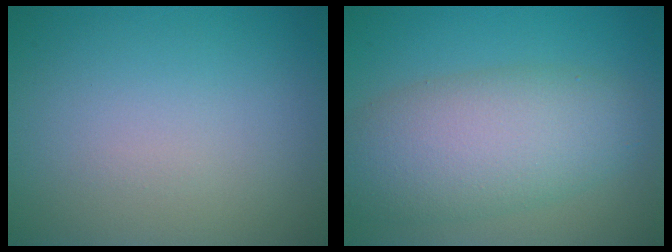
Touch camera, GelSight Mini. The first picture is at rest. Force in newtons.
{"total": 7.5, "press": 7.5, "slide": 0.4}